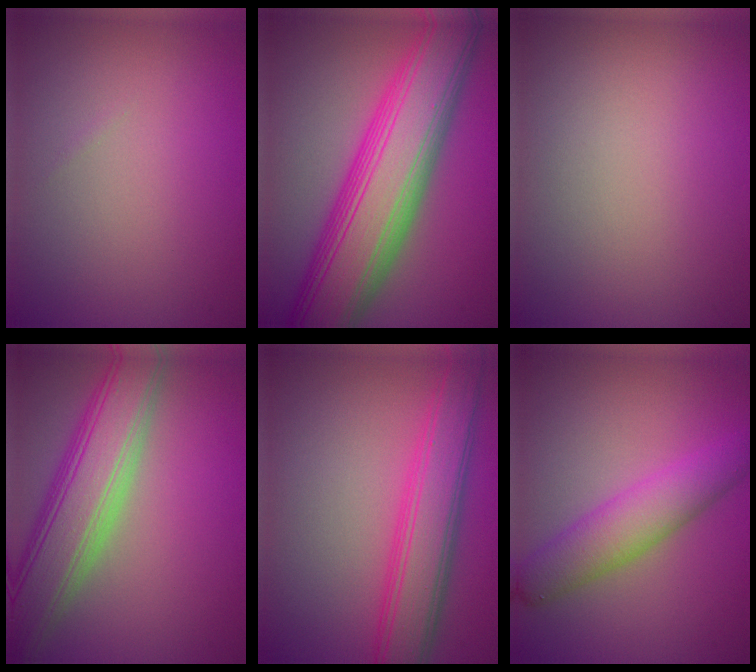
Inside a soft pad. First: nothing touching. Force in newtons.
{"total": 12.1, "press": 12.1, "slide": 0.4}
{"total": 0.0}
{"total": 8.5, "press": 8.5, "slide": 0.5}
{"total": 5.7, "press": 5.7, "slide": 0.2}
{"total": 4.8, "press": 4.8, "slide": 0.1}